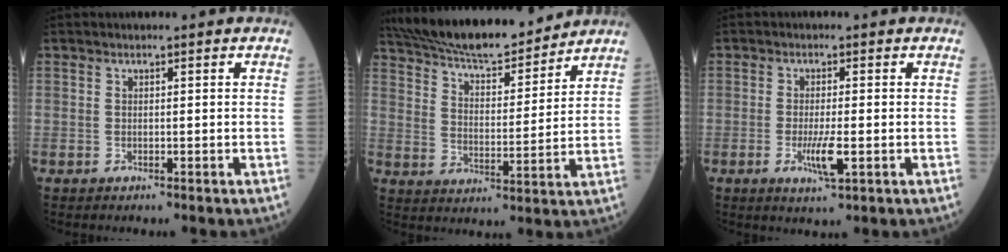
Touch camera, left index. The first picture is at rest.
{"total": 17.8, "force": [16.1, 2.7, 7.2], "torque": [-0.127, 0.013, 0.261]}
{"total": 4.0, "force": [-1.2, 0.5, 3.8], "torque": [-0.078, -0.008, -0.019]}